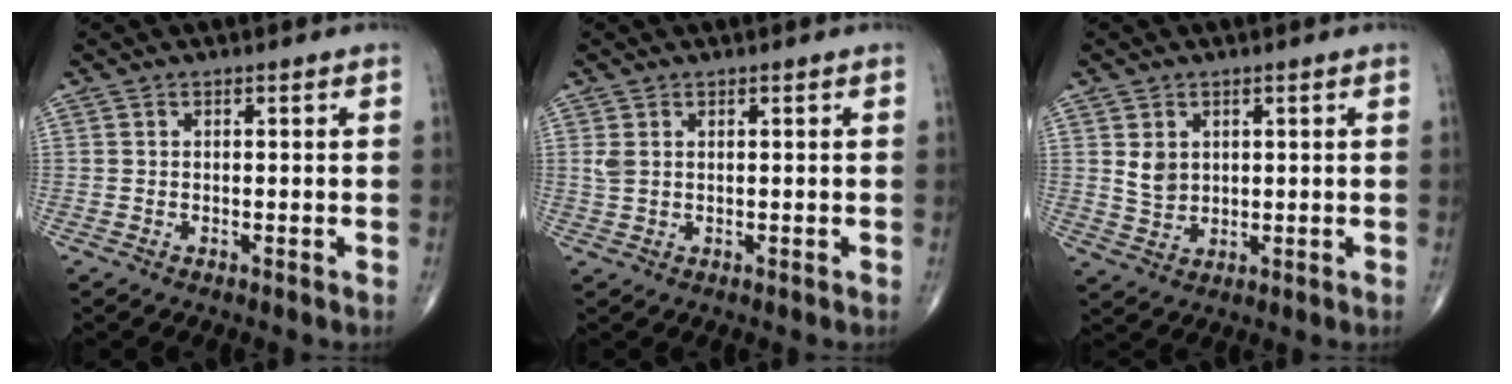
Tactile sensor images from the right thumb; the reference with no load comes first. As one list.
[{"total": 1.6, "force": [0.6, 0.9, 1.2], "torque": [-0.030, 0.008, 0.019]}, {"total": 4.1, "force": [1.2, 3.2, 2.2], "torque": [-0.027, -0.013, 0.031]}]